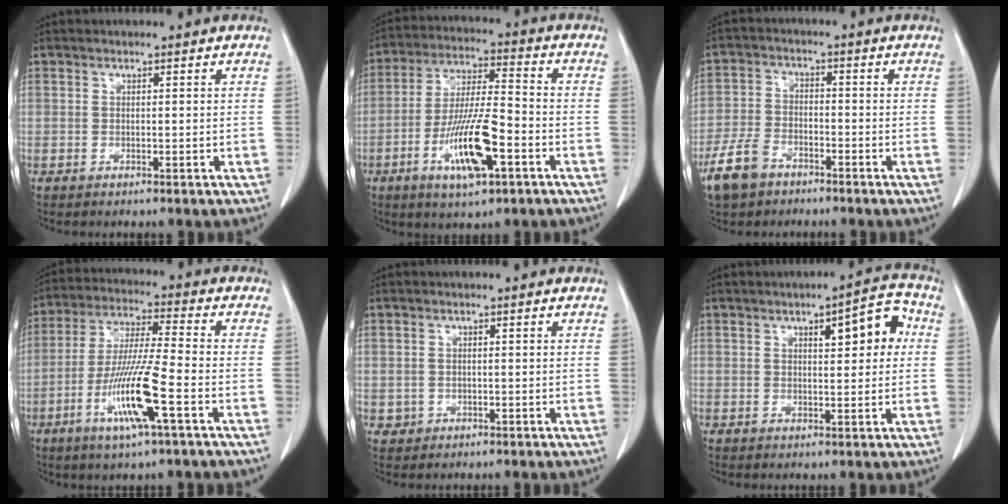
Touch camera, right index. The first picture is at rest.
{"total": 12.8, "force": [-5.2, 2.5, 11.5], "torque": [-0.223, -0.009, -0.091]}
{"total": 7.0, "force": [-4.7, 4.0, 3.4], "torque": [-0.084, -0.001, -0.088]}
{"total": 12.4, "force": [-4.8, 0.0, 11.5], "torque": [-0.229, -0.016, -0.093]}
{"total": 1.5, "force": [-0.1, 1.5, 0.1], "torque": [0.002, 0.005, 0.002]}
{"total": 7.0, "force": [2.0, 2.0, 6.4], "torque": [-0.081, 0.021, 0.024]}